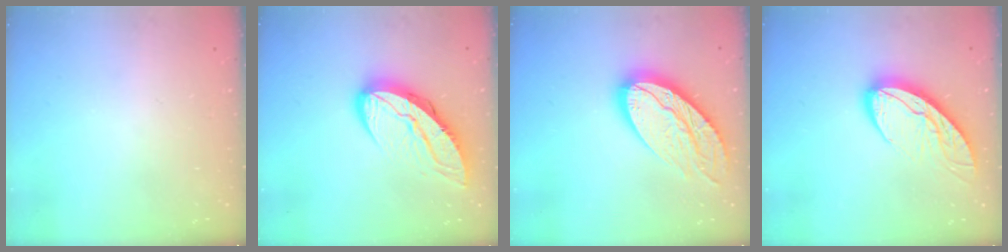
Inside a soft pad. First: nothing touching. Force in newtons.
{"total": 12.9, "press": 12.9, "slide": 0.9}
{"total": 18.1, "press": 18.1, "slide": 1.2}
{"total": 11.2, "press": 11.1, "slide": 1.1}